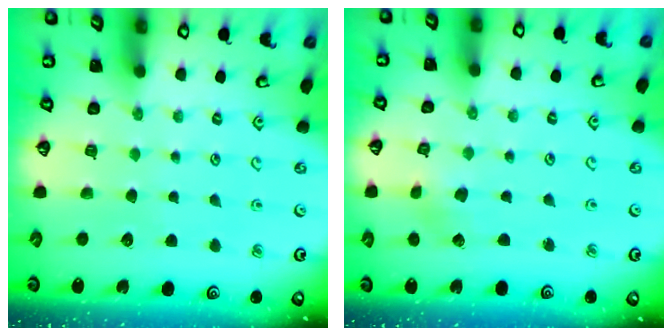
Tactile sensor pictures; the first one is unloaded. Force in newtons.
{"total": 2.0, "press": 1.9, "slide": 0.3}